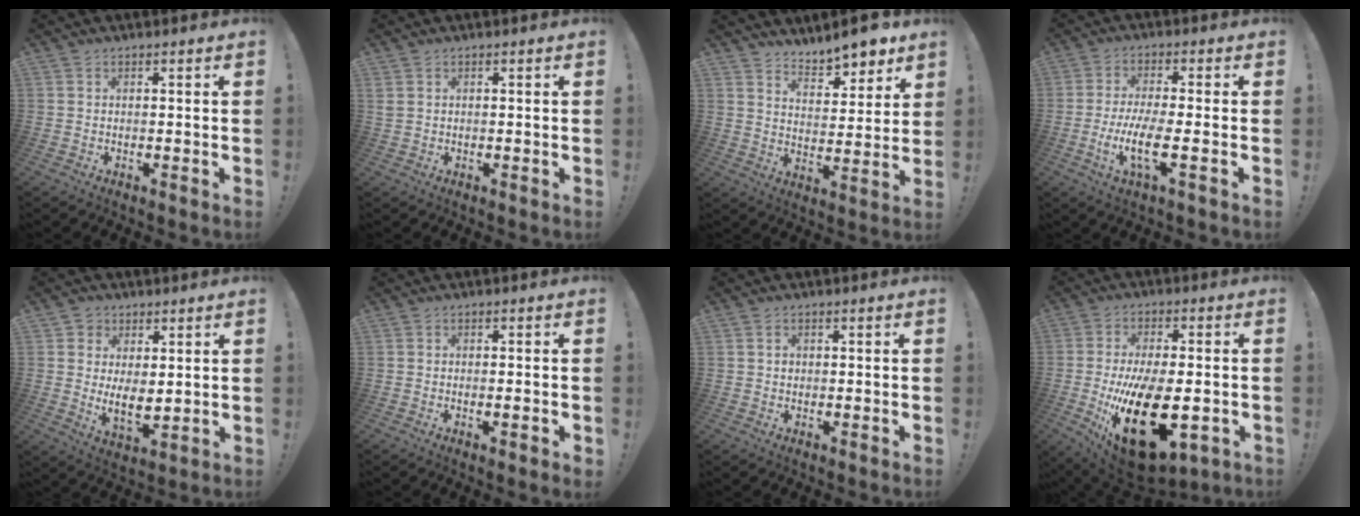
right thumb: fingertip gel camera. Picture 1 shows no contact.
{"total": 1.4, "force": [0.6, 0.8, 0.9], "torque": [-0.024, 0.004, 0.013]}
{"total": 9.0, "force": [8.0, 2.8, 3.1], "torque": [-0.041, -0.067, 0.146]}
{"total": 10.5, "force": [-2.6, 2.3, 9.9], "torque": [-0.207, -0.011, -0.052]}
{"total": 7.2, "force": [2.0, 4.9, 4.9], "torque": [-0.070, -0.021, 0.039]}
{"total": 1.7, "force": [-0.2, -0.1, 1.7], "torque": [-0.028, -0.002, -0.003]}
{"total": 1.2, "force": [0.2, 1.0, 0.5], "torque": [-0.005, 0.002, 0.001]}
{"total": 25.2, "force": [-5.5, 11.8, 21.6], "torque": [-0.372, 0.001, -0.074]}